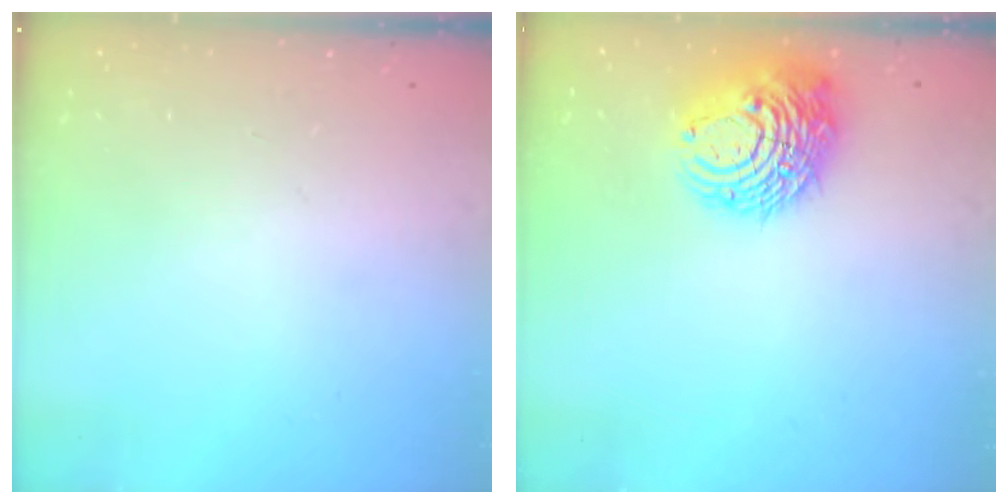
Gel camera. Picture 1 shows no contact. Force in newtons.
{"total": 12.6, "press": 12.6, "slide": 1.4}